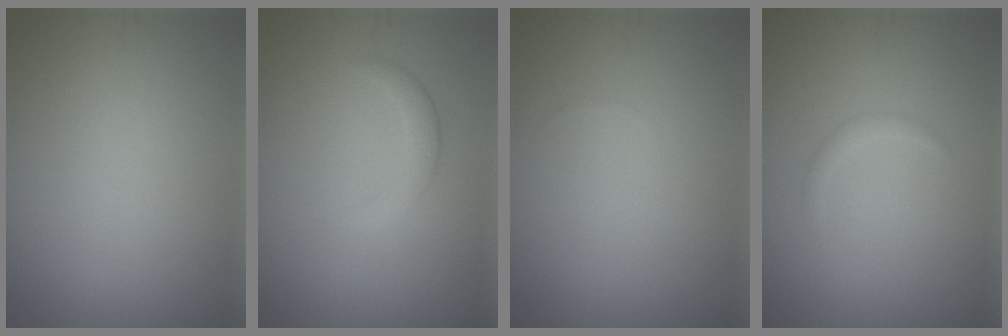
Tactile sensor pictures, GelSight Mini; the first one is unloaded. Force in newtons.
{"total": 1.7, "press": 1.7, "slide": 0.1}
{"total": 0.0}
{"total": 0.9, "press": 0.9, "slide": 0.0}